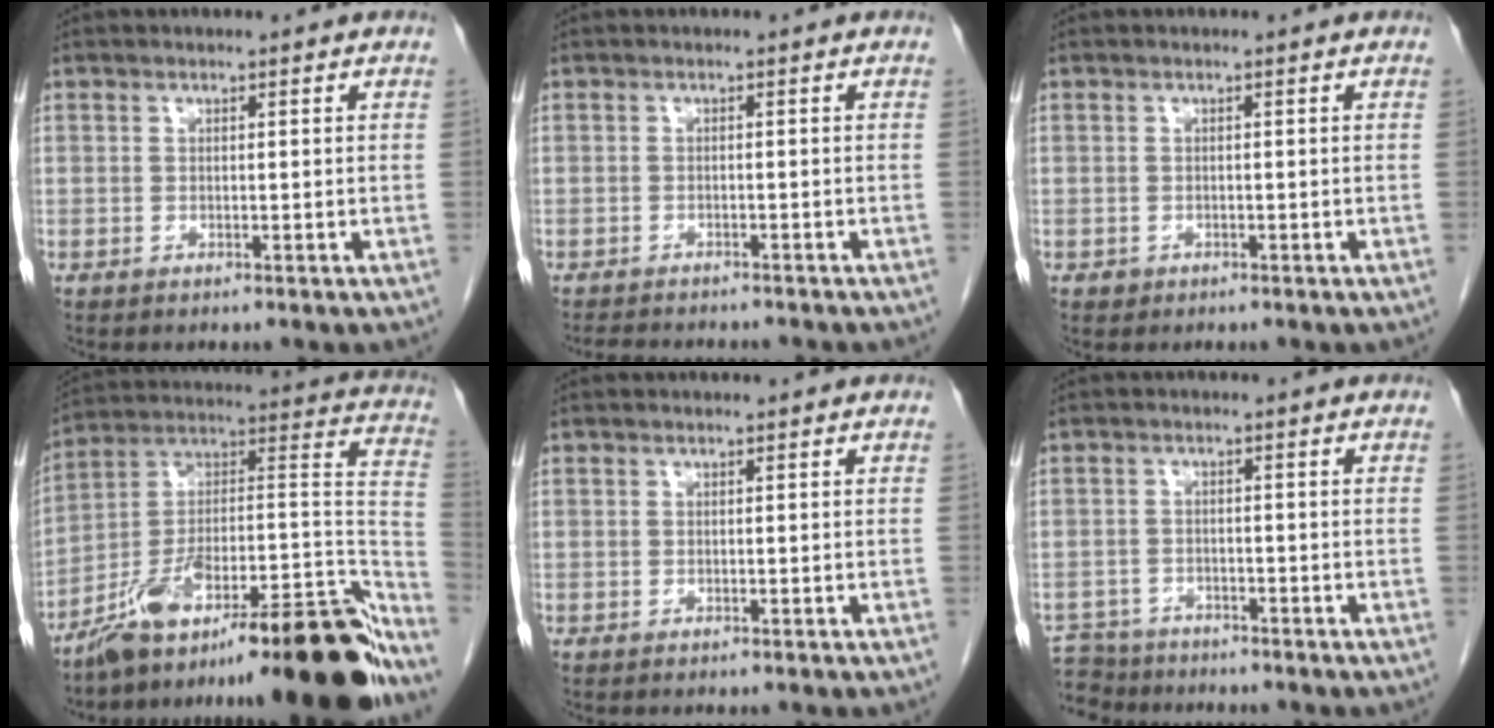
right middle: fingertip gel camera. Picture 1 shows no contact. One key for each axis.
{"total": 7.5, "fx": -6.7, "fy": 1.6, "fz": 2.9, "tx": -0.043, "ty": -0.005, "tz": -0.091}
{"total": 0.6, "fx": -0.3, "fy": 0.5, "fz": 0.0, "tx": -0.007, "ty": 0.002, "tz": -0.004}
{"total": 31.7, "fx": -23.2, "fy": 5.0, "fz": 21.0, "tx": -0.213, "ty": 0.015, "tz": -0.355}
{"total": 0.0}
{"total": 6.2, "fx": -5.8, "fy": 2.2, "fz": -0.1, "tx": 0.002, "ty": 0.000, "tz": -0.101}